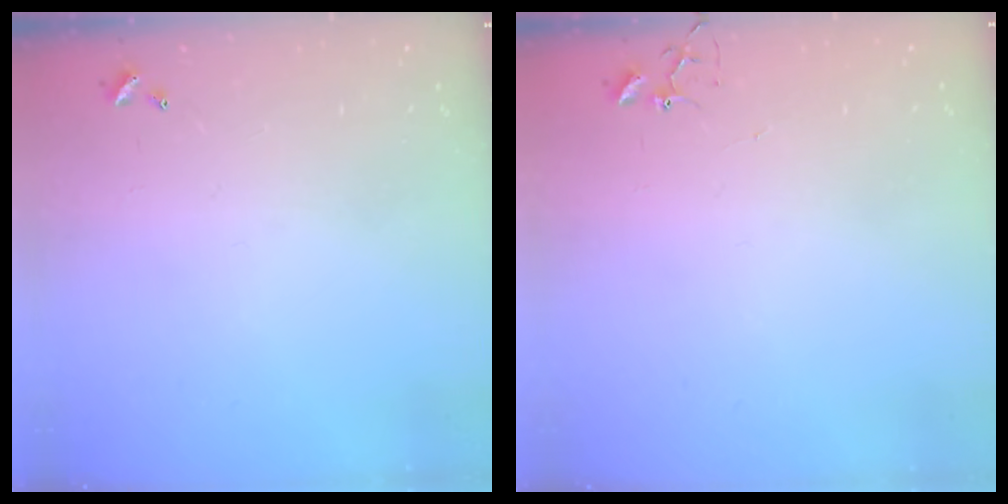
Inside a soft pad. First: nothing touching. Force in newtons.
{"total": 2.9, "press": 2.9, "slide": 0.2}